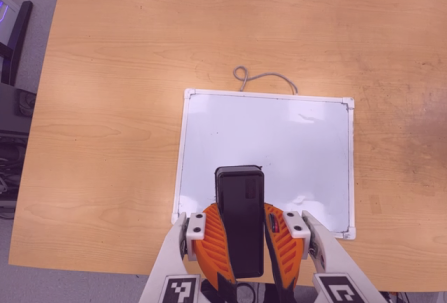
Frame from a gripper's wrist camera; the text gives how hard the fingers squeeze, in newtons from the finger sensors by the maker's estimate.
{"total": 11.5, "left": 8.2, "right": 14.7}